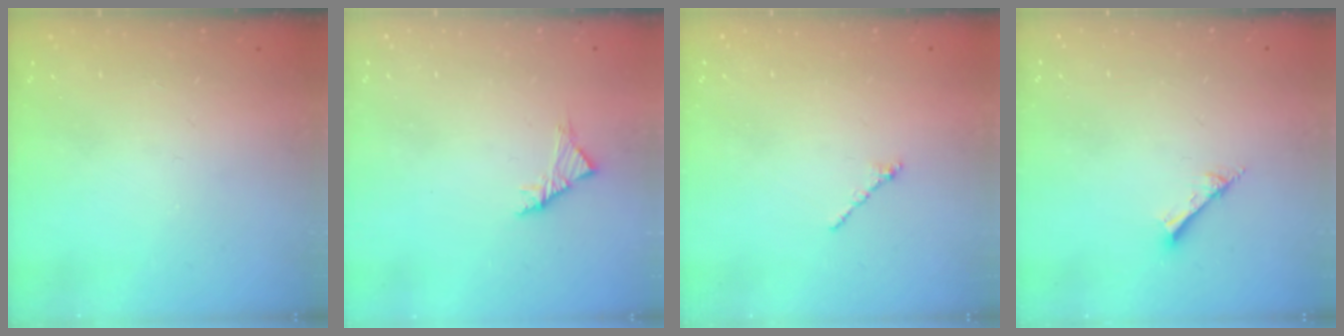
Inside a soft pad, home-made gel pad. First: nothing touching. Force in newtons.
{"total": 2.8, "press": 2.6, "slide": 0.8}
{"total": 1.2, "press": 1.1, "slide": 0.5}
{"total": 2.8, "press": 2.7, "slide": 0.4}